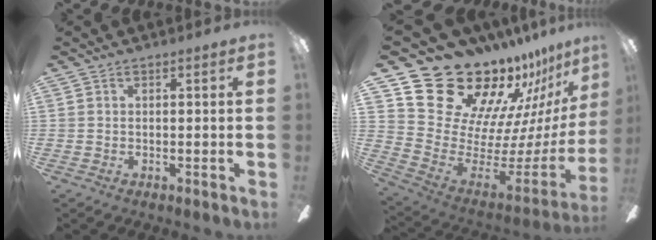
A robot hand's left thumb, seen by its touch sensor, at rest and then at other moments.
{"total": 24.9, "force": [20.3, 11.3, 8.8], "torque": [-0.130, -0.164, 0.393]}